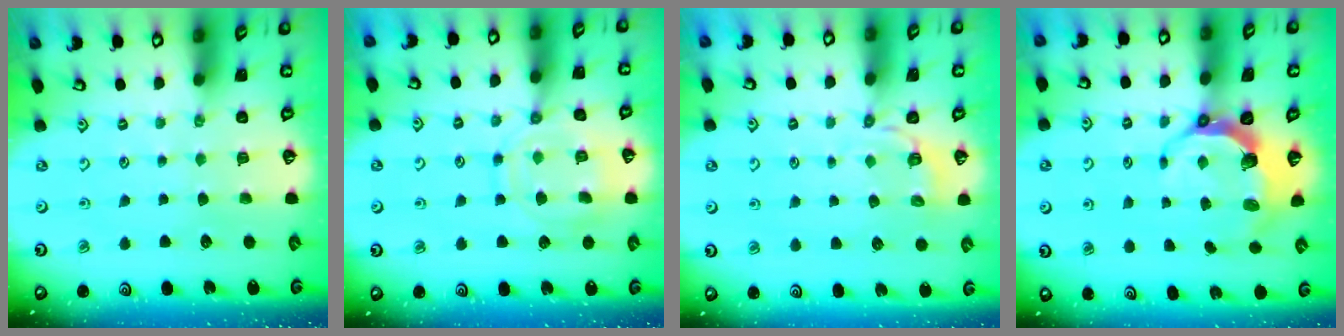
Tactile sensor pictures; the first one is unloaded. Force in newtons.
{"total": 13.1, "press": 13.0, "slide": 1.2}
{"total": 3.3, "press": 2.6, "slide": 2.1}
{"total": 7.1, "press": 5.7, "slide": 4.2}